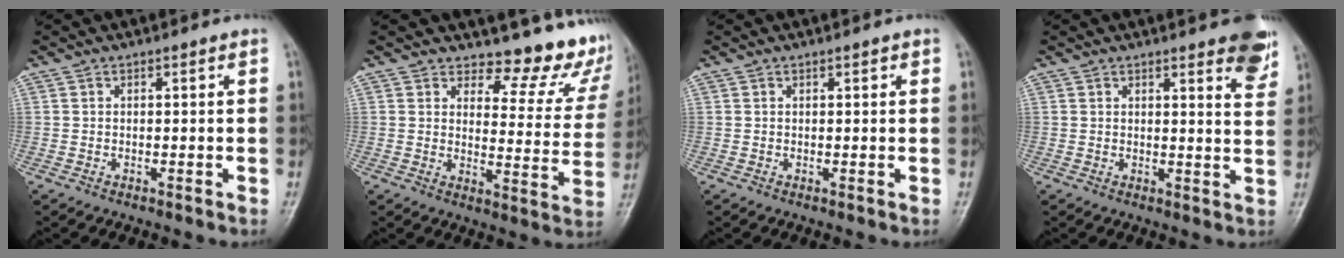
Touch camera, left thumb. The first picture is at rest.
{"total": 13.6, "force": [11.9, 5.0, 4.2], "torque": [-0.005, -0.112, 0.127]}
{"total": 0.8, "force": [0.5, 0.3, 0.6], "torque": [-0.006, -0.001, 0.006]}
{"total": 7.8, "force": [5.2, 1.9, 5.6], "torque": [-0.046, -0.026, 0.056]}